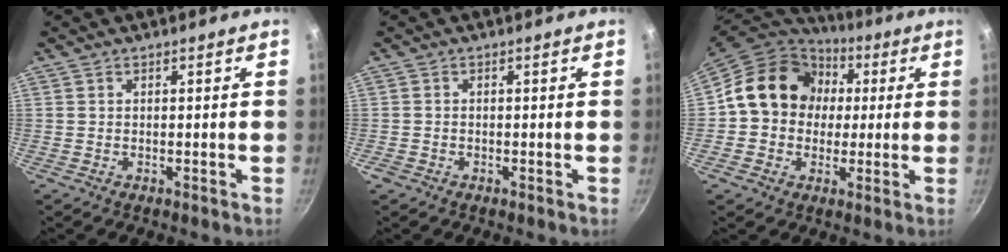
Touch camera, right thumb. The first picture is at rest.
{"total": 0.8, "force": [-0.5, 0.6, 0.3], "torque": [-0.006, 0.002, -0.010]}
{"total": 16.4, "force": [2.1, 14.0, 8.3], "torque": [-0.107, 0.033, 0.020]}